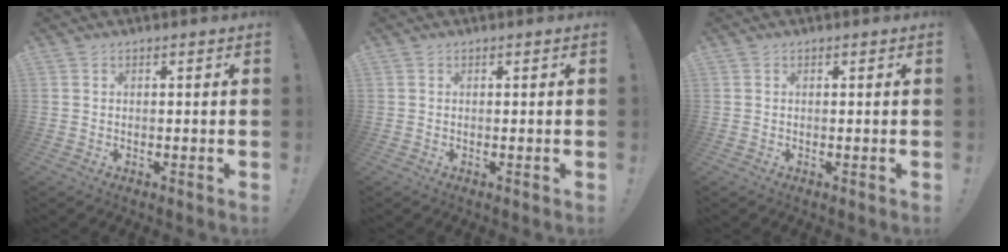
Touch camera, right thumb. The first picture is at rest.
{"total": 0.0}
{"total": 0.0}